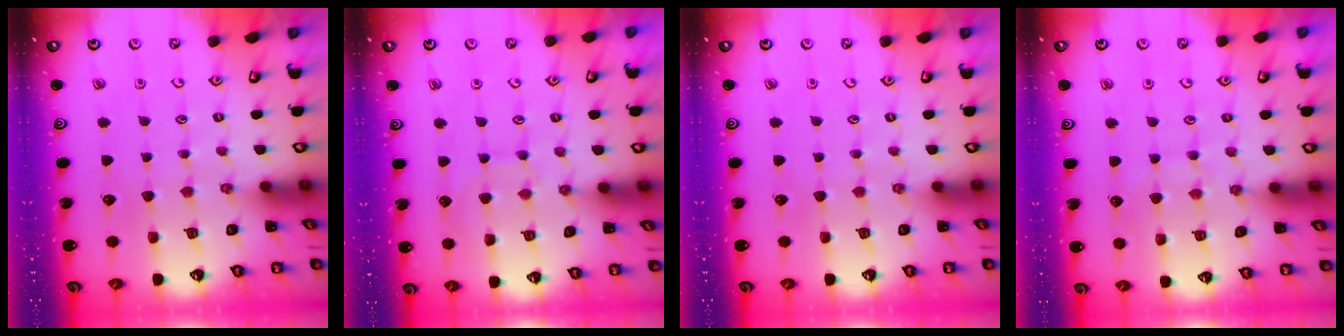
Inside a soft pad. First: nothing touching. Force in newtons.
{"total": 7.2, "press": 7.1, "slide": 0.6}
{"total": 0.0}
{"total": 6.2, "press": 6.2, "slide": 0.7}